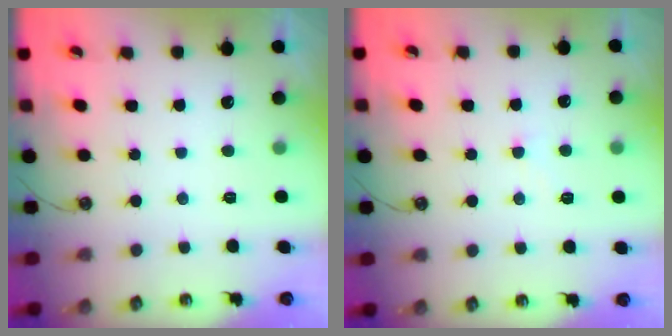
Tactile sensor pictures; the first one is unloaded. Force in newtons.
{"total": 0.7, "press": 0.5, "slide": 0.5}